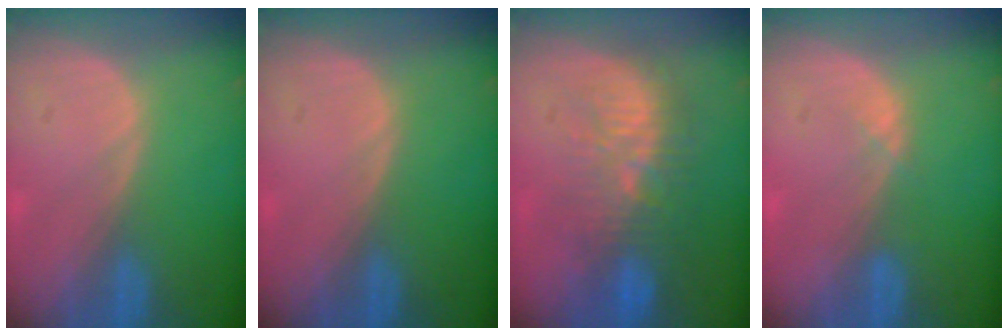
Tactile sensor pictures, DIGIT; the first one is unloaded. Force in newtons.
{"total": 0.0}
{"total": 9.5, "press": 8.9, "slide": 3.2}
{"total": 0.9, "press": 0.9, "slide": 0.3}